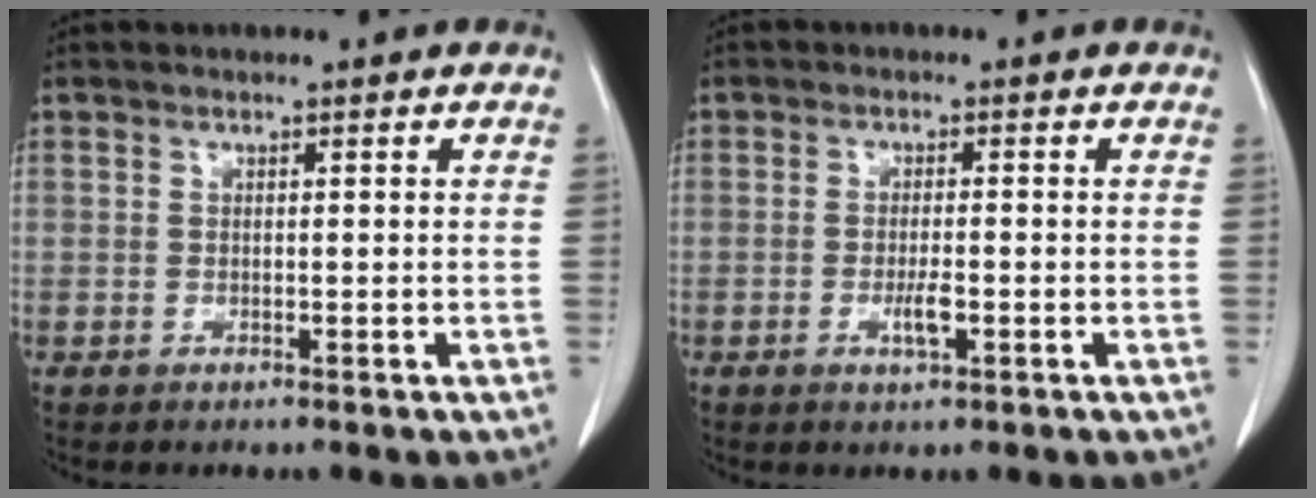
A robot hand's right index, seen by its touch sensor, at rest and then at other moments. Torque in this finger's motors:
{"motor_torque": [0.72, -0.19, 0.33, 0.04]}